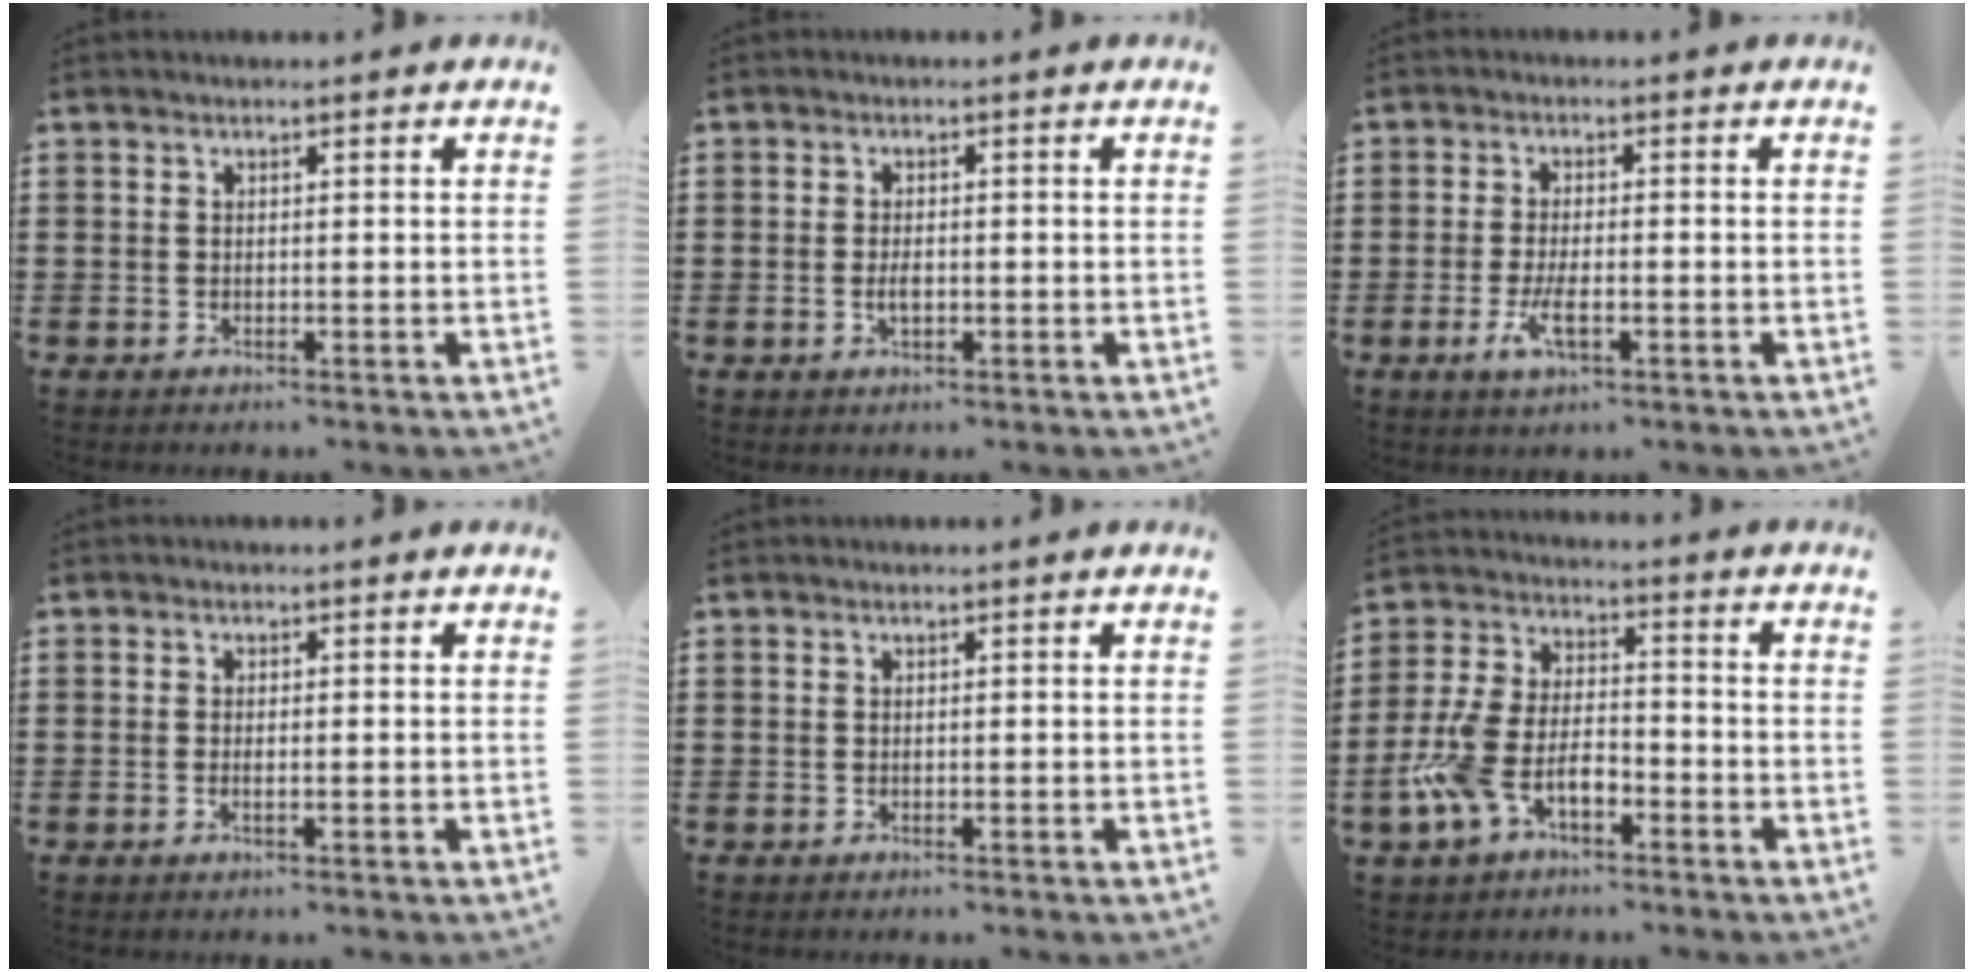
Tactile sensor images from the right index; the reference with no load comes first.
{"total": 2.1, "force": [-0.4, 1.0, 1.8], "torque": [-0.034, 0.000, -0.007]}
{"total": 4.4, "force": [-1.5, 1.4, 3.9], "torque": [-0.084, -0.005, -0.031]}
{"total": 1.1, "force": [-0.3, 0.3, 1.0], "torque": [-0.019, -0.003, -0.005]}
{"total": 0.0}
{"total": 8.2, "force": [-3.6, 4.3, 6.0], "torque": [-0.153, 0.000, -0.075]}